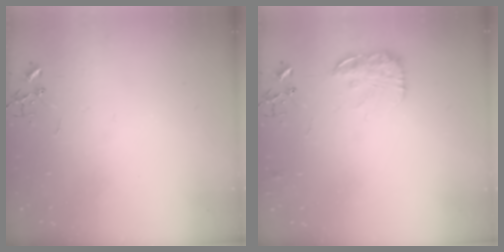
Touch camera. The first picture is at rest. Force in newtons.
{"total": 12.1, "press": 12.1, "slide": 0.5}